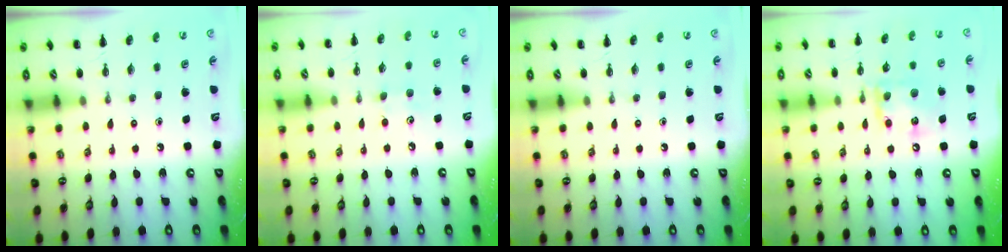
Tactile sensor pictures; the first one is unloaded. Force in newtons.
{"total": 4.9, "press": 4.7, "slide": 1.3}
{"total": 0.0}
{"total": 13.3, "press": 13.2, "slide": 1.6}